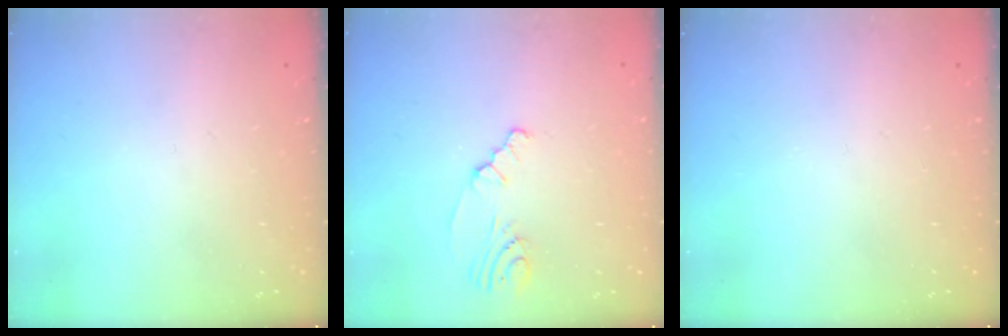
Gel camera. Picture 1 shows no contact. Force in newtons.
{"total": 2.4, "press": 2.4, "slide": 0.4}
{"total": 0.0}